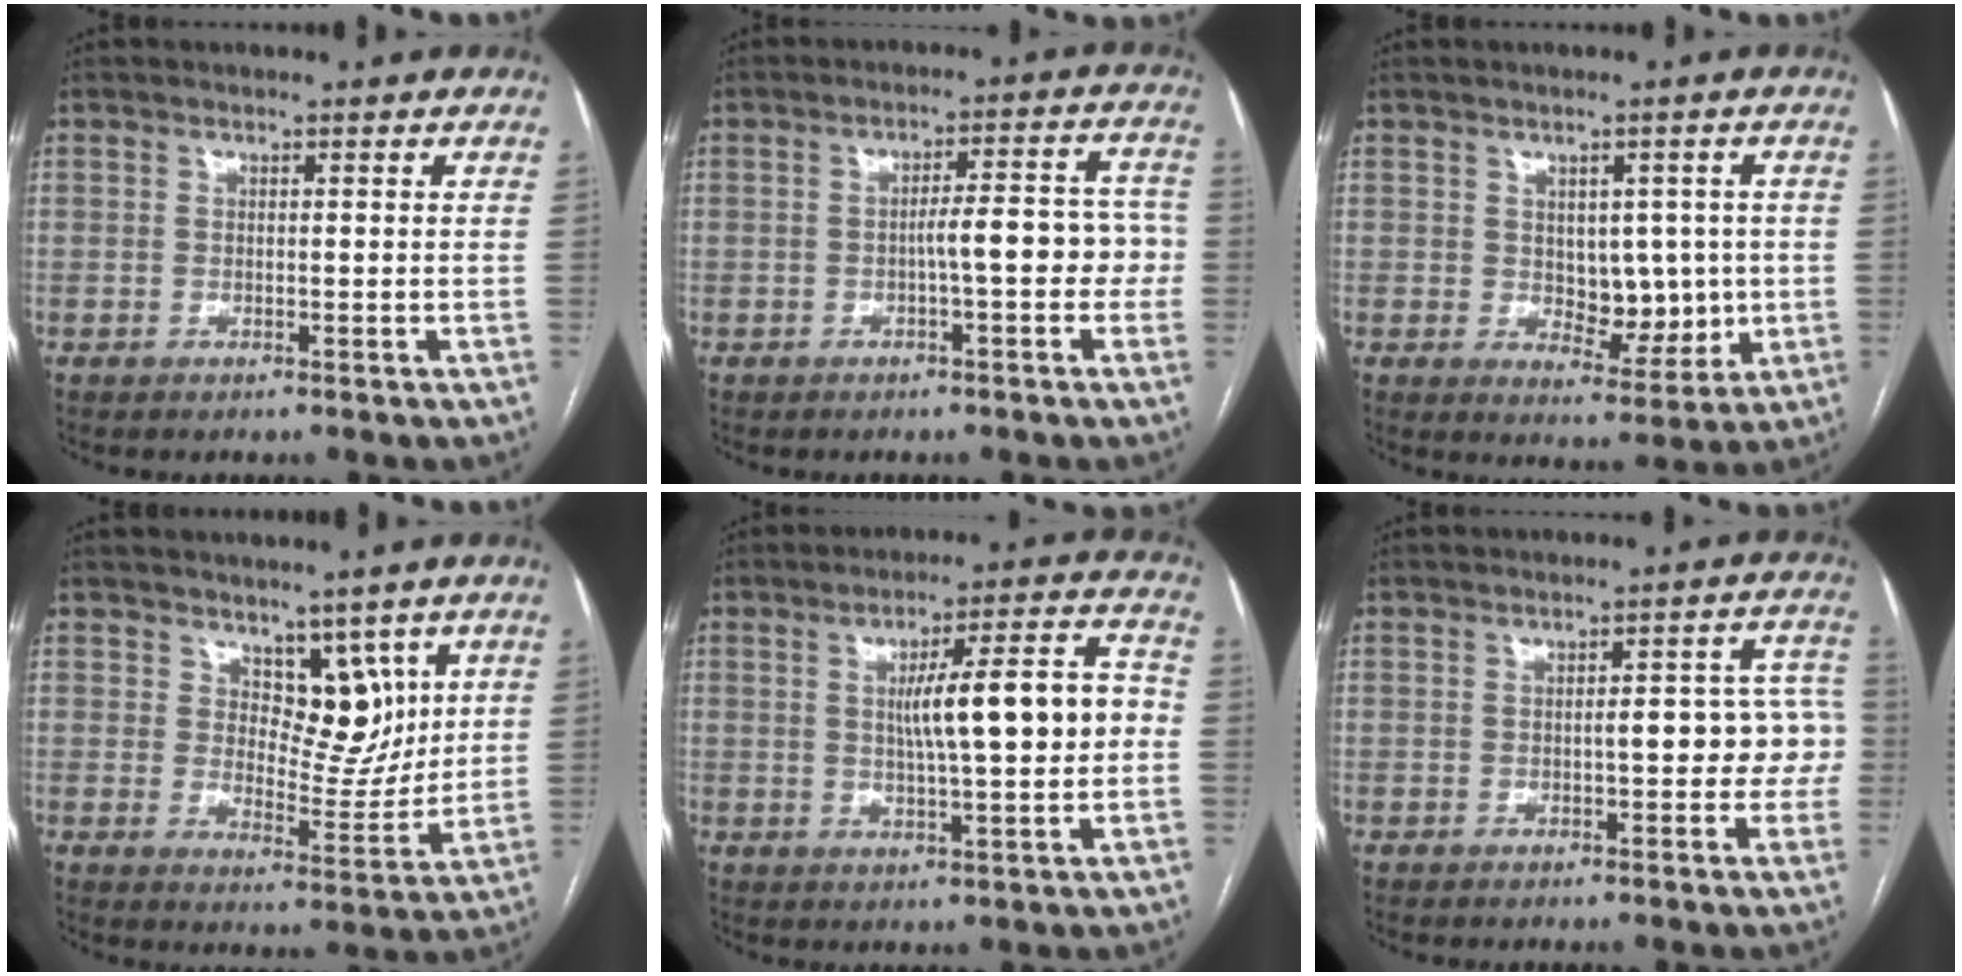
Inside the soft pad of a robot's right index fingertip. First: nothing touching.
{"total": 6.9, "force": [-1.4, 1.8, 6.5], "torque": [-0.082, 0.036, -0.018]}
{"total": 7.1, "force": [0.2, 4.2, 5.7], "torque": [-0.070, 0.002, 0.018]}
{"total": 7.5, "force": [3.9, 4.2, 4.8], "torque": [-0.057, -0.004, 0.070]}
{"total": 11.8, "force": [0.3, 1.8, 11.7], "torque": [-0.176, 0.029, 0.007]}
{"total": 8.0, "force": [-0.8, 2.9, 7.4], "torque": [-0.076, 0.036, -0.011]}